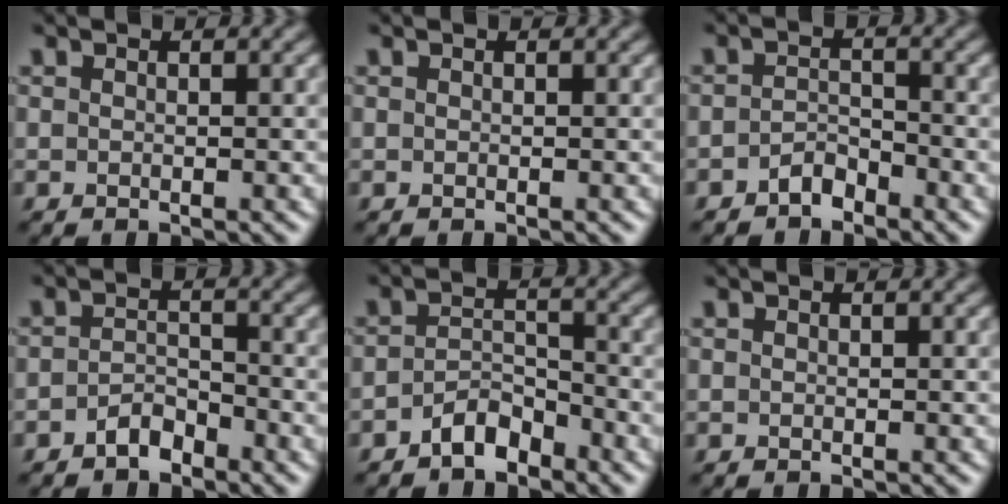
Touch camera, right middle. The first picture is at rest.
{"total": 0.0}
{"total": 1.8, "force": [-1.5, 0.8, 0.6], "torque": [-0.010, 0.005, -0.031]}
{"total": 2.1, "force": [-1.7, 0.9, 0.8], "torque": [-0.014, 0.006, -0.035]}
{"total": 2.9, "force": [-2.2, 1.3, 1.3], "torque": [-0.021, 0.009, -0.045]}
{"total": 0.0}